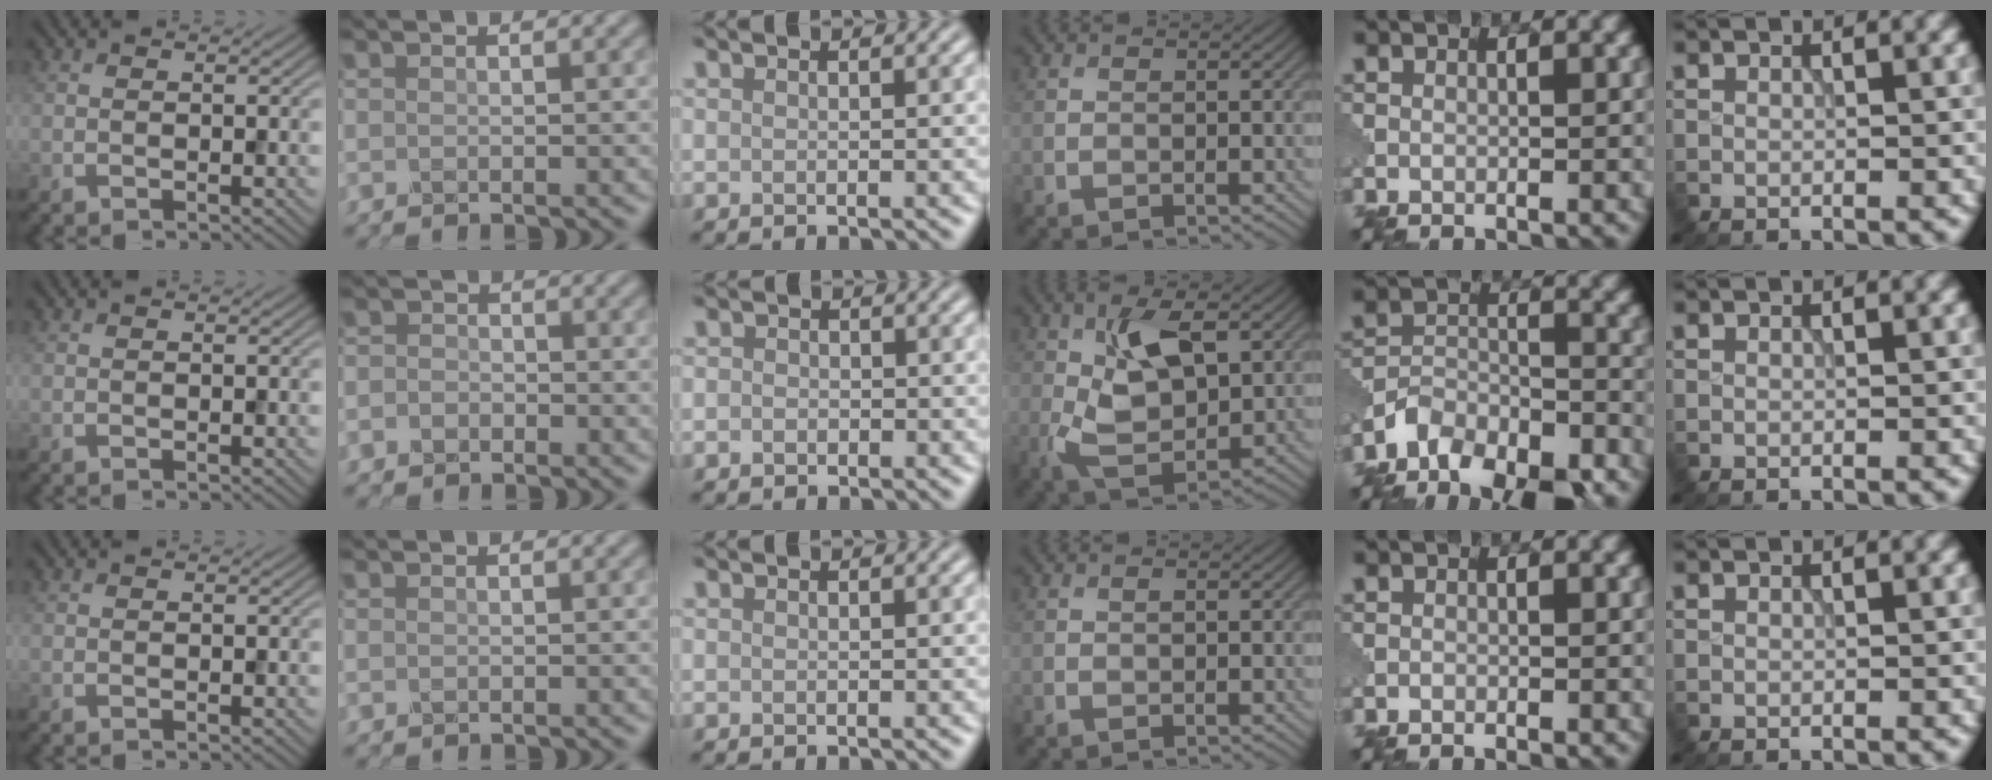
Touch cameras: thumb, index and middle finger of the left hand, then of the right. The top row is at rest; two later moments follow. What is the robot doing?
{"motion": "extract", "object": "pin"}